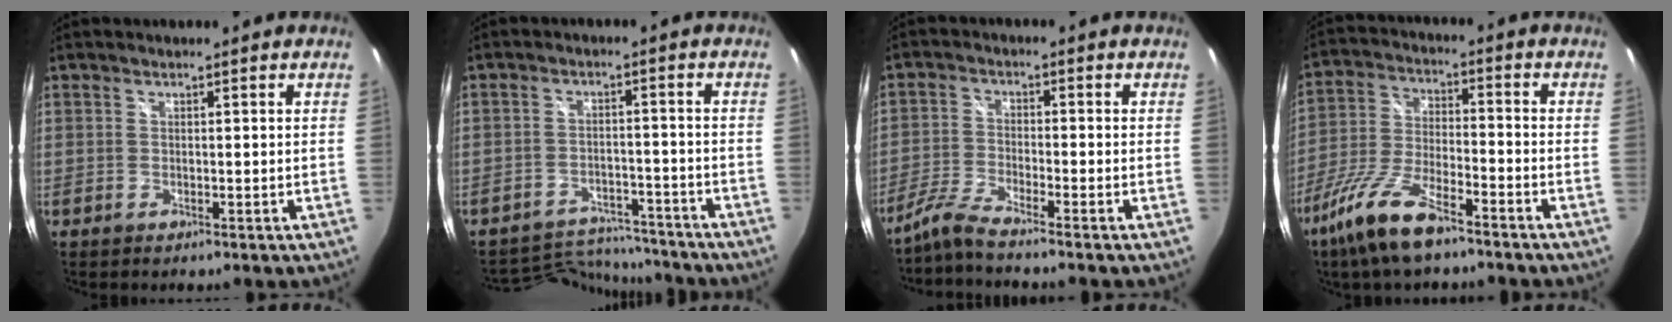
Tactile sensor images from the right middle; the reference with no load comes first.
{"total": 11.9, "force": [-11.3, 3.0, 2.2], "torque": [-0.058, 0.021, -0.157]}
{"total": 3.9, "force": [-3.4, -0.8, 1.8], "torque": [-0.050, -0.004, -0.080]}
{"total": 11.9, "force": [-8.1, 2.9, 8.1], "torque": [-0.178, -0.017, -0.160]}